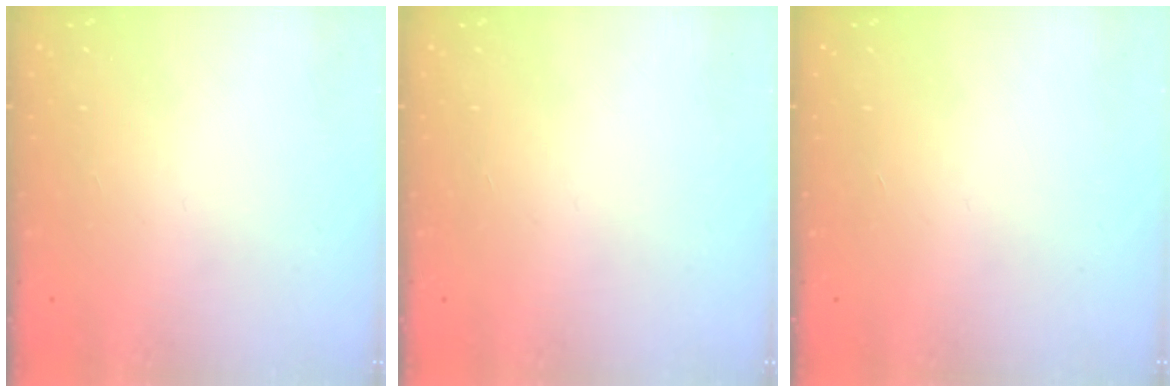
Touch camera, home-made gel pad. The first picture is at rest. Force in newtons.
{"total": 0.0}
{"total": 0.0}